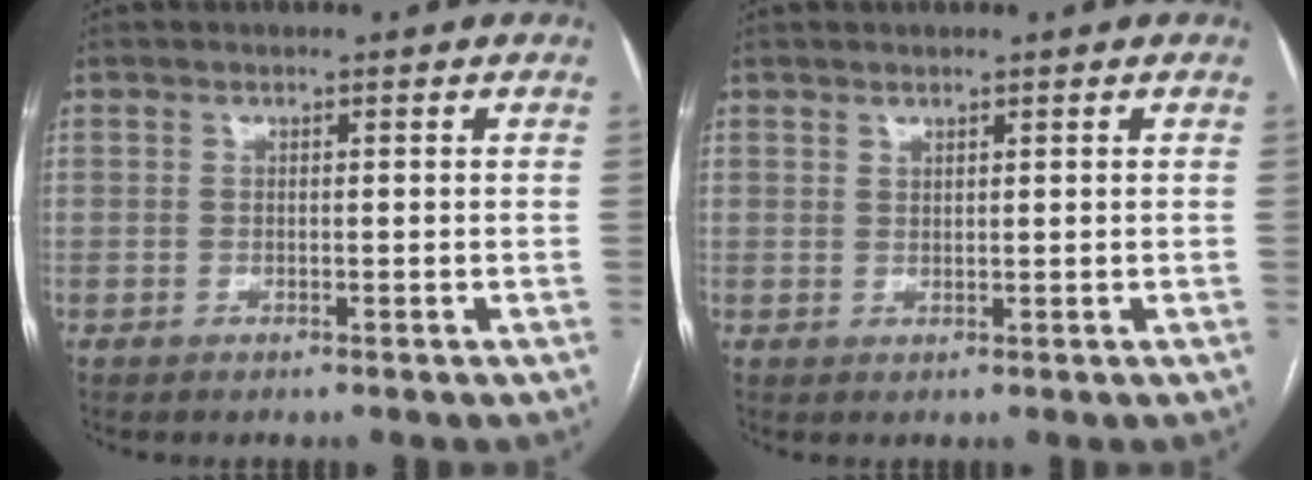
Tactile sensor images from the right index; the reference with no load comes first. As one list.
[{"total": 0.6, "force": [0.6, 0.2, 0.2], "torque": [-0.003, -0.005, 0.010]}]